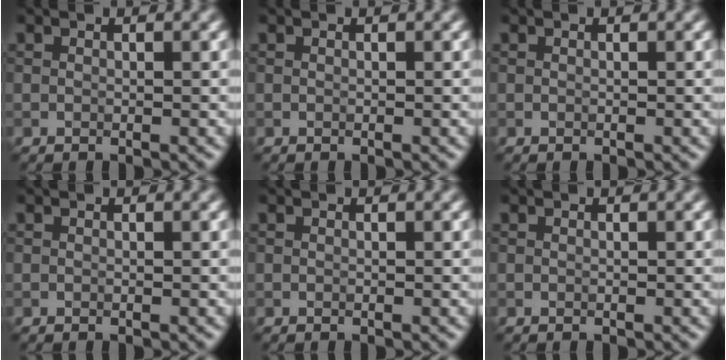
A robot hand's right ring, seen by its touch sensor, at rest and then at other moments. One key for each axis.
{"total": 0.0}
{"total": 0.0}
{"total": 0.0}
{"total": 0.0}
{"total": 0.0}